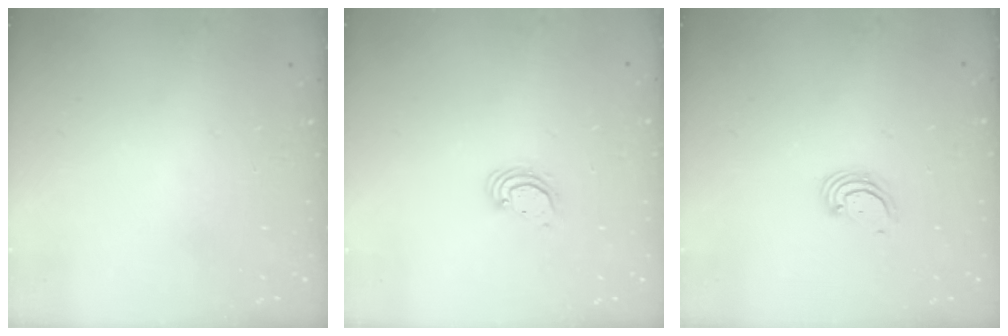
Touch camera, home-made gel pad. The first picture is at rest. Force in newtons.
{"total": 3.1, "press": 3.1, "slide": 0.1}
{"total": 2.8, "press": 2.8, "slide": 0.3}